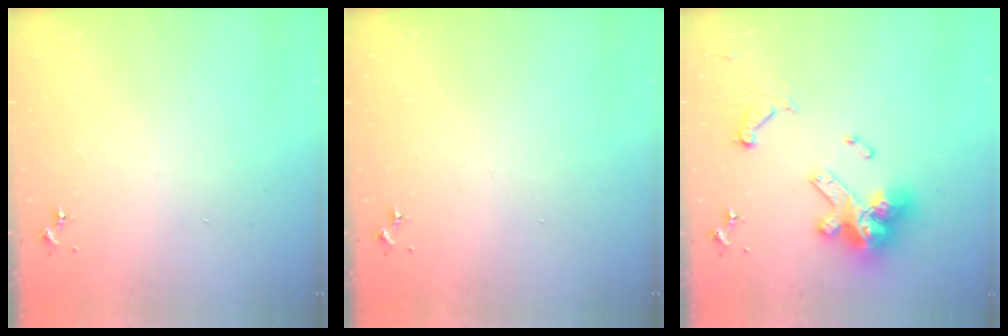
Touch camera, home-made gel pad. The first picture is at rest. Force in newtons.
{"total": 0.0}
{"total": 18.3, "press": 18.1, "slide": 2.5}